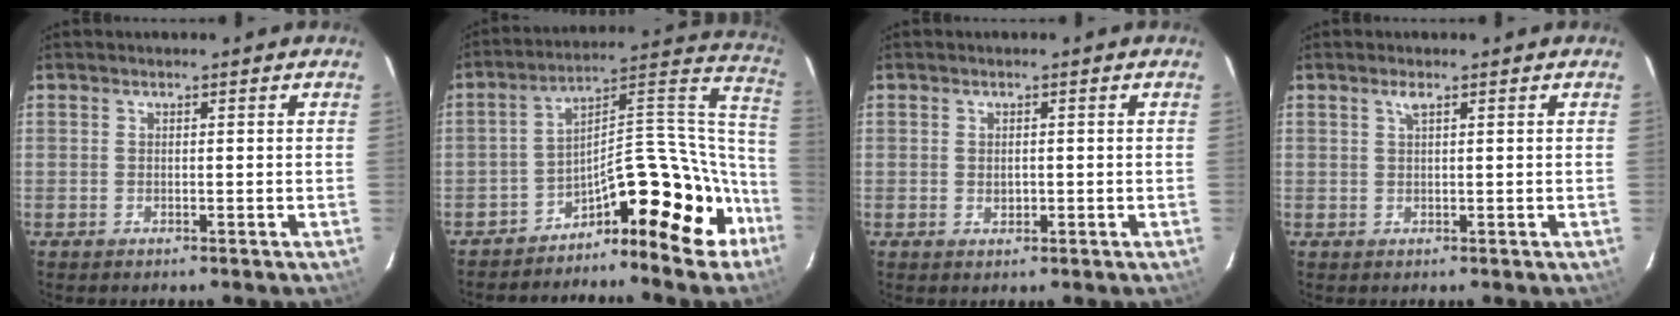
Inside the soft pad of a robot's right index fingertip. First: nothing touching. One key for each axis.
{"total": 17.0, "fx": -13.6, "fy": 5.8, "fz": 8.3, "tx": -0.083, "ty": 0.081, "tz": -0.212}
{"total": 1.5, "fx": -0.2, "fy": 1.2, "fz": 0.9, "tx": -0.013, "ty": 0.001, "tz": -0.003}
{"total": 1.1, "fx": 0.6, "fy": 0.1, "fz": 0.9, "tx": -0.020, "ty": 0.005, "tz": 0.012}